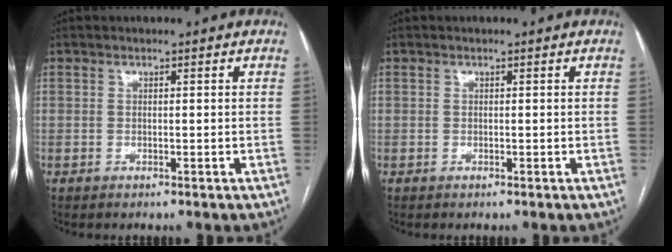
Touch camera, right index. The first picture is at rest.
{"total": 0.0}